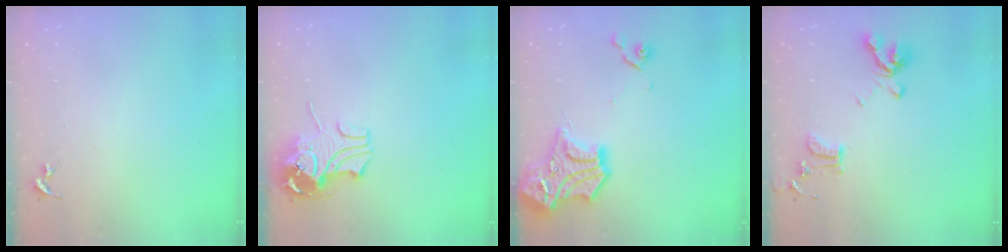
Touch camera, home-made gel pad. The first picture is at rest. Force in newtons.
{"total": 10.6, "press": 10.6, "slide": 0.8}
{"total": 17.6, "press": 17.4, "slide": 2.2}
{"total": 15.5, "press": 15.4, "slide": 1.5}